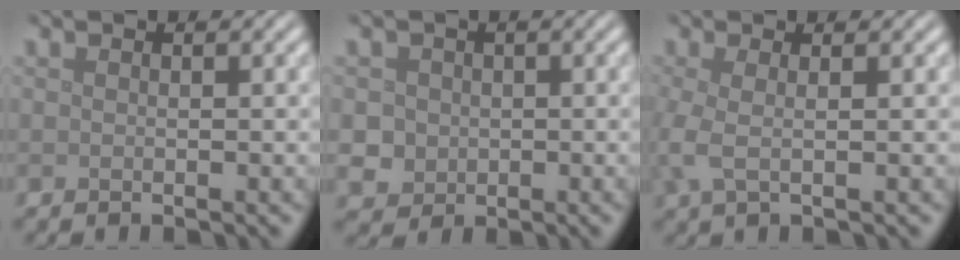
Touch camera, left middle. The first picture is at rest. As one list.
[{"total": 2.8, "force": [0.1, 2.7, 0.8], "torque": [-0.005, 0.004, -0.001]}, {"total": 2.7, "force": [-0.1, 0.9, 2.5], "torque": [-0.065, -0.002, -0.007]}]